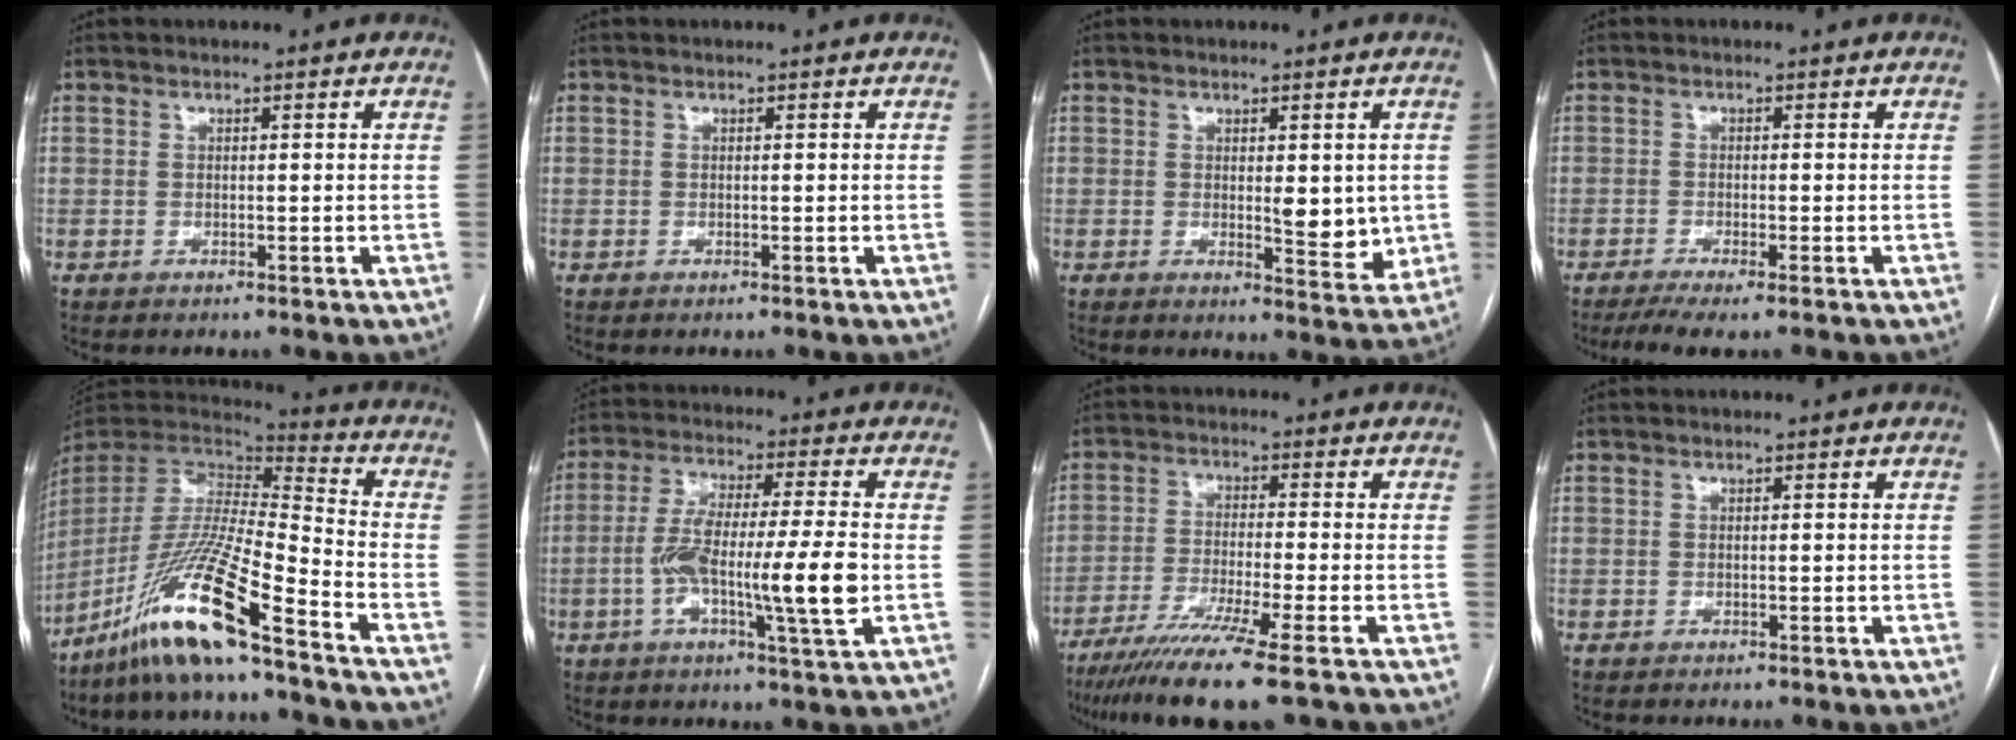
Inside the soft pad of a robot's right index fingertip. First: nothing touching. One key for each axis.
{"total": 0.0}
{"total": 6.0, "fx": 0.3, "fy": 2.1, "fz": 5.6, "tx": -0.071, "ty": -0.013, "tz": 0.009}
{"total": 4.7, "fx": -3.3, "fy": 0.3, "fz": 3.3, "tx": -0.054, "ty": -0.011, "tz": -0.055}
{"total": 18.8, "fx": -13.0, "fy": 0.0, "fz": 13.6, "tx": -0.301, "ty": -0.030, "tz": -0.248}
{"total": 13.6, "fx": -2.4, "fy": 0.5, "fz": 13.3, "tx": -0.245, "ty": -0.001, "tz": -0.048}
{"total": 11.6, "fx": -8.1, "fy": -1.0, "fz": 8.2, "tx": -0.144, "ty": -0.032, "tz": -0.131}
{"total": 0.0}